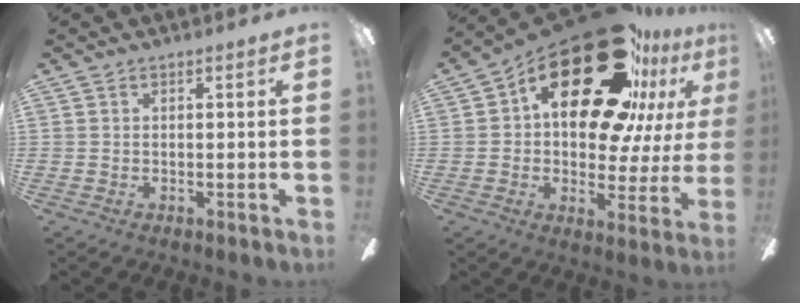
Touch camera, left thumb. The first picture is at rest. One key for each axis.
{"total": 28.4, "fx": 15.9, "fy": 13.5, "fz": 19.2, "tx": -0.296, "ty": -0.090, "tz": 0.277}